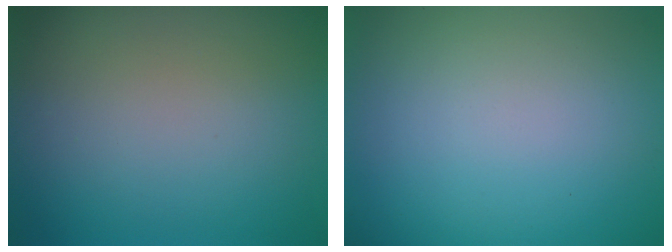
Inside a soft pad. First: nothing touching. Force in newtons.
{"total": 0.0}